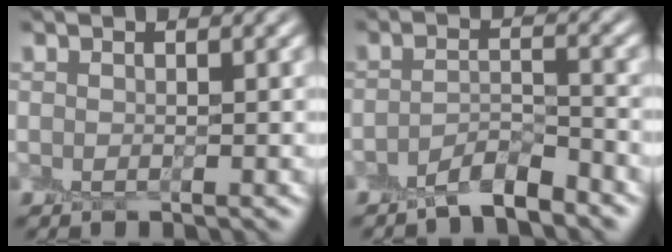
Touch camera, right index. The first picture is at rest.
{"total": 3.0, "force": [-2.4, 0.4, 1.7], "torque": [-0.028, 0.007, -0.051]}